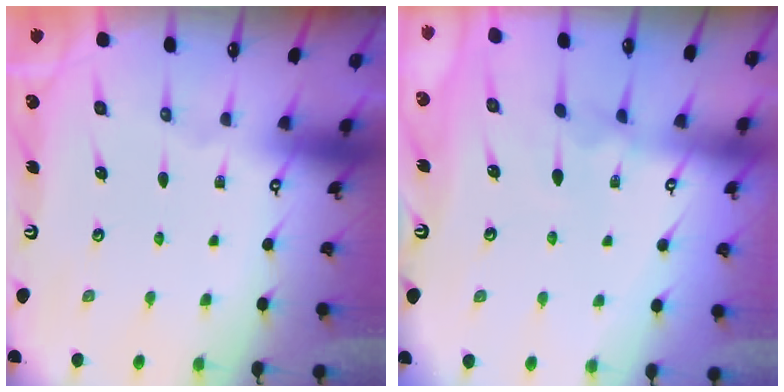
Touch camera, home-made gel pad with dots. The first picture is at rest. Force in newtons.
{"total": 3.4, "press": 3.3, "slide": 0.3}